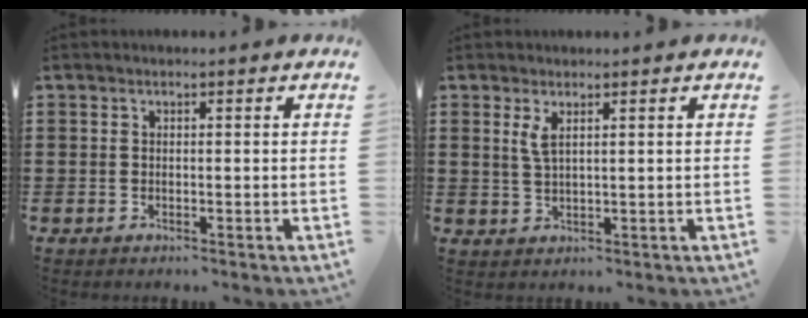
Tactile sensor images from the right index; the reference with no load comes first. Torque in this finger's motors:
{"motor_torque": [0.67, 0.35, 0.11, 0.06]}